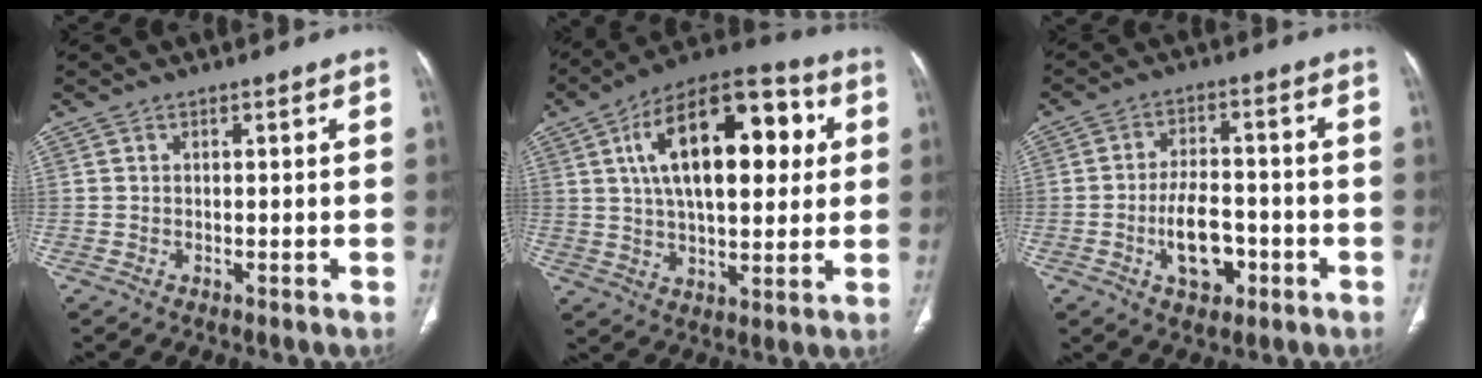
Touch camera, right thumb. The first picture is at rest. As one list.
[{"total": 22.9, "force": [5.6, 11.4, 19.1], "torque": [-0.274, 0.013, 0.080]}, {"total": 9.0, "force": [-3.0, 5.1, 6.8], "torque": [-0.102, 0.022, -0.049]}]